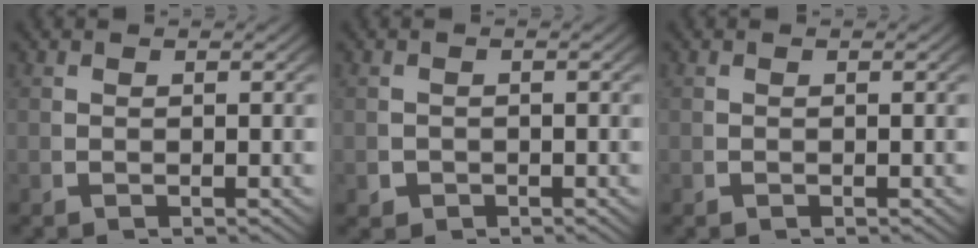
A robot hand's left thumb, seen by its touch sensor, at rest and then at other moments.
{"total": 1.4, "force": [-0.6, 1.2, 0.3], "torque": [-0.008, -0.009, -0.006]}
{"total": 0.0}